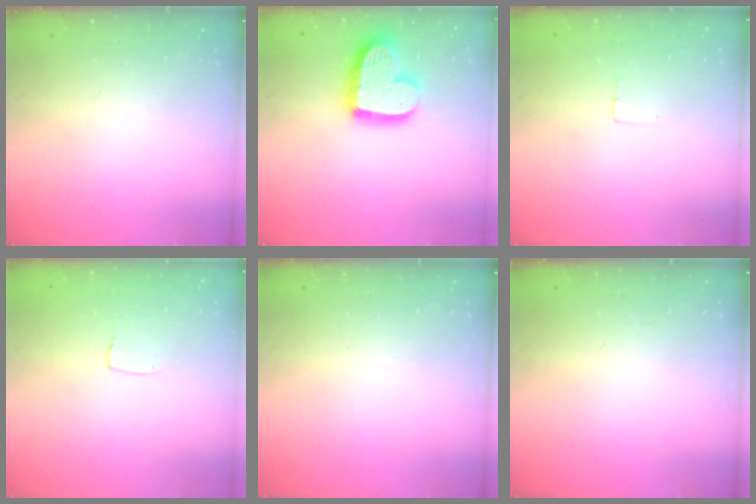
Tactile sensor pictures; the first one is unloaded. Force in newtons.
{"total": 17.7, "press": 17.7, "slide": 1.1}
{"total": 2.4, "press": 2.4, "slide": 0.1}
{"total": 3.8, "press": 3.8, "slide": 0.1}
{"total": 0.0}
{"total": 0.0}